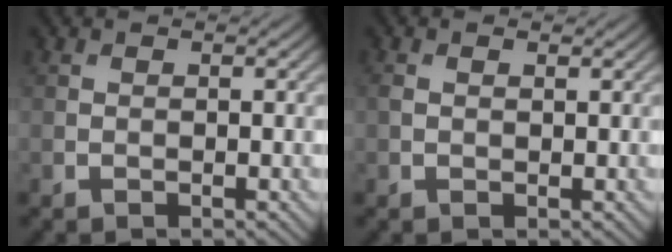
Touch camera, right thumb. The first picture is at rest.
{"total": 1.1, "force": [0.5, 0.6, 0.8], "torque": [-0.023, 0.001, 0.009]}